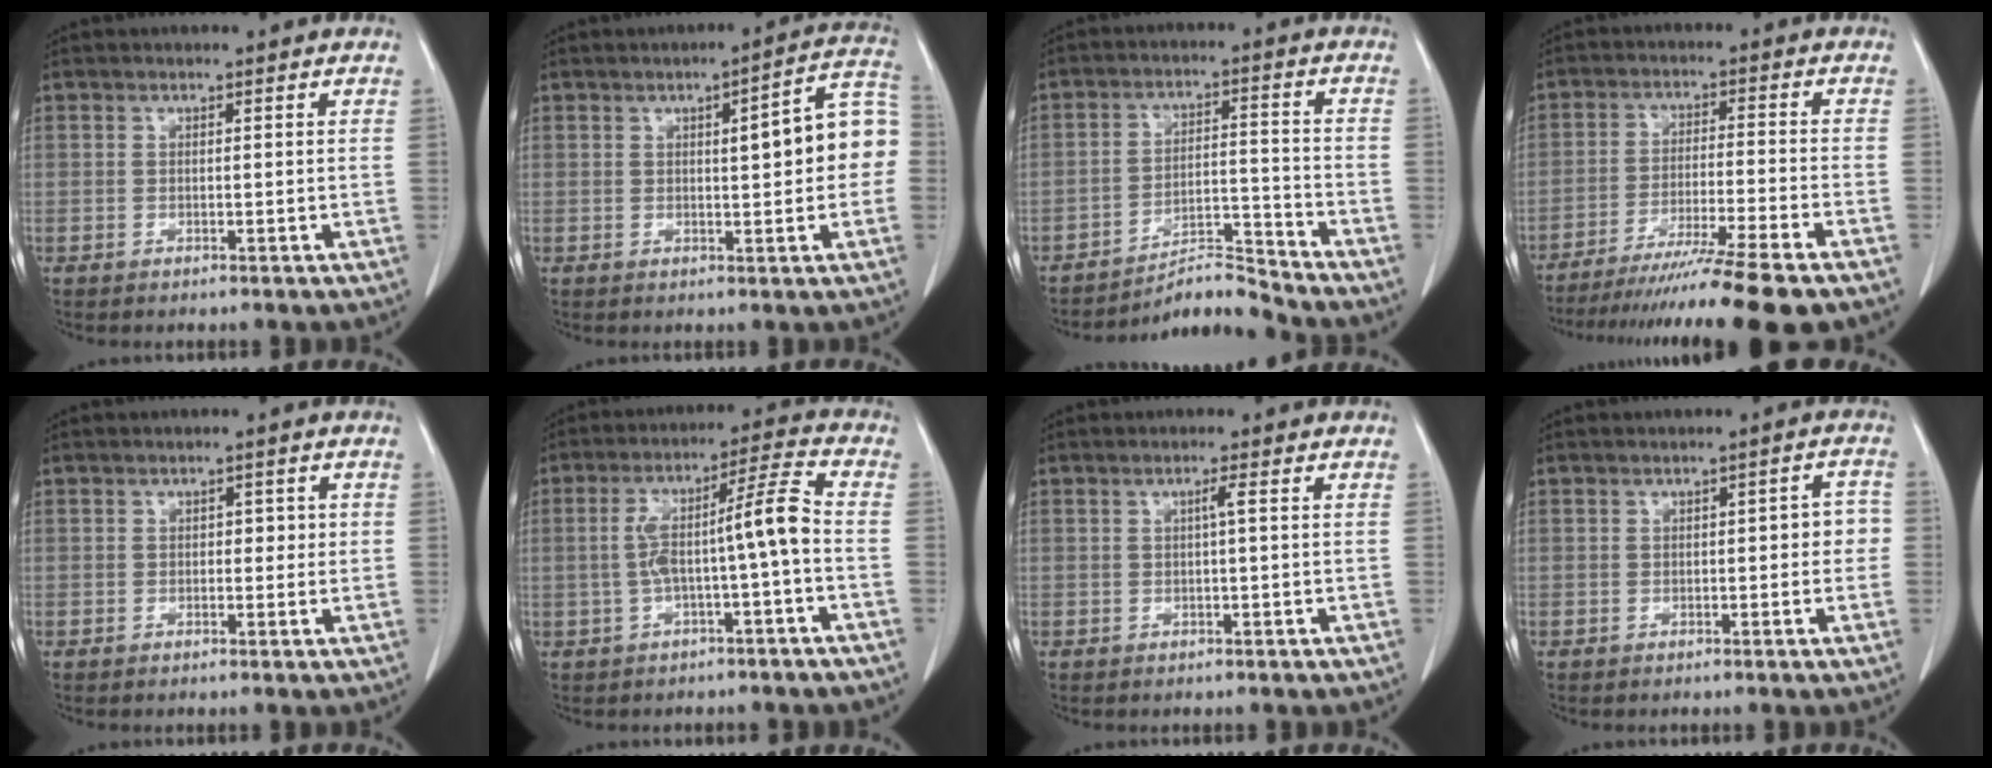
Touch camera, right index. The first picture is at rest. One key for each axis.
{"total": 9.9, "fx": 0.6, "fy": 2.0, "fz": 9.7, "tx": -0.119, "ty": 0.031, "tz": 0.005}
{"total": 6.2, "fx": -6.1, "fy": -0.7, "fz": -0.3, "tx": 0.001, "ty": 0.022, "tz": -0.101}
{"total": 15.7, "fx": -13.0, "fy": -2.2, "fz": 8.5, "tx": -0.127, "ty": -0.041, "tz": -0.206}
{"total": 1.7, "fx": 0.1, "fy": 1.1, "fz": 1.3, "tx": -0.012, "ty": 0.007, "tz": -0.001}
{"total": 8.7, "fx": -1.2, "fy": 0.0, "fz": 8.7, "tx": -0.154, "ty": 0.034, "tz": -0.020}
{"total": 1.2, "fx": 0.1, "fy": -0.2, "fz": 1.2, "tx": -0.020, "ty": 0.003, "tz": 0.001}
{"total": 3.2, "fx": -0.3, "fy": 1.3, "fz": 2.9, "tx": -0.026, "ty": 0.017, "tz": -0.005}